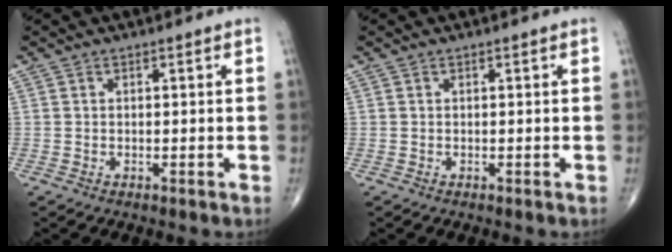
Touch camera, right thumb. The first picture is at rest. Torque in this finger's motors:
{"motor_torque": [0.00, 0.00, 0.02, 0.04, 0.00]}